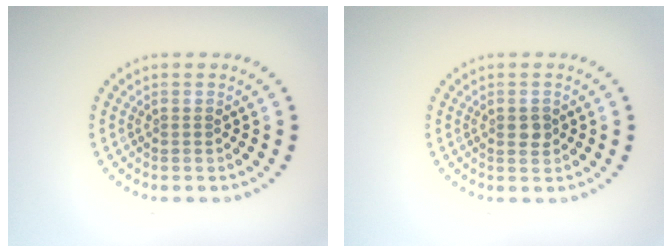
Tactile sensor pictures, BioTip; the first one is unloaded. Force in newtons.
{"total": 1.4, "press": 1.4, "slide": 0.1}